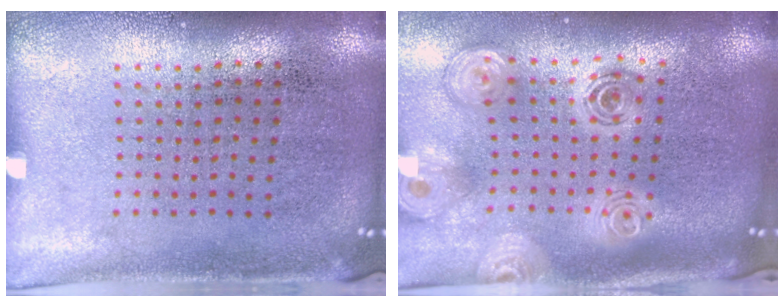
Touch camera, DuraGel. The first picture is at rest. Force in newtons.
{"total": 2.6, "press": 1.9, "slide": 1.8}